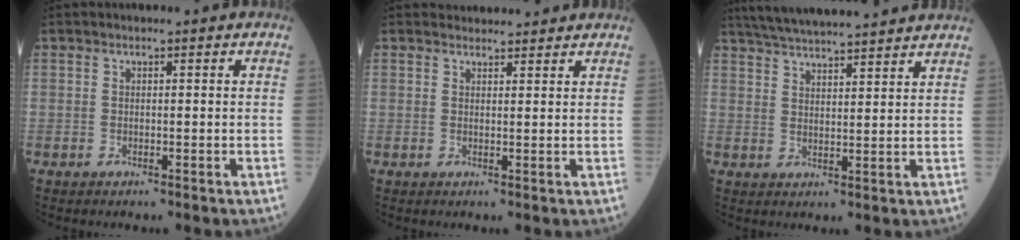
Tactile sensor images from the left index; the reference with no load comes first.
{"total": 3.4, "force": [3.3, 0.5, 0.2], "torque": [-0.009, 0.022, 0.049]}
{"total": 15.4, "force": [14.1, 0.4, 6.2], "torque": [-0.117, 0.032, 0.208]}